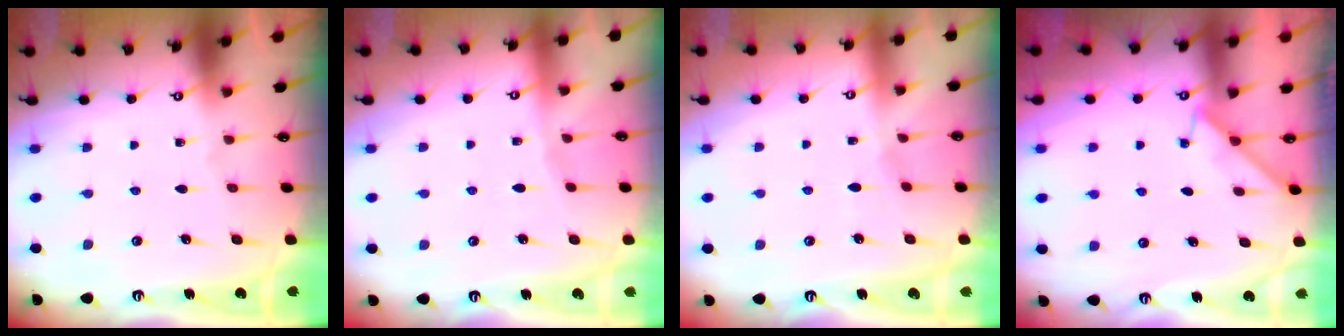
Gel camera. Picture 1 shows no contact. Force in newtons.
{"total": 3.0, "press": 2.9, "slide": 0.6}
{"total": 1.7, "press": 1.7, "slide": 0.4}
{"total": 2.9, "press": 2.8, "slide": 0.4}